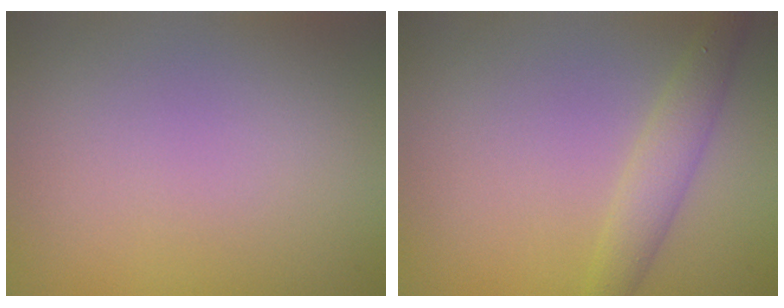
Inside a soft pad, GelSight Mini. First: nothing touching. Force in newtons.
{"total": 2.5, "press": 2.5, "slide": 0.0}